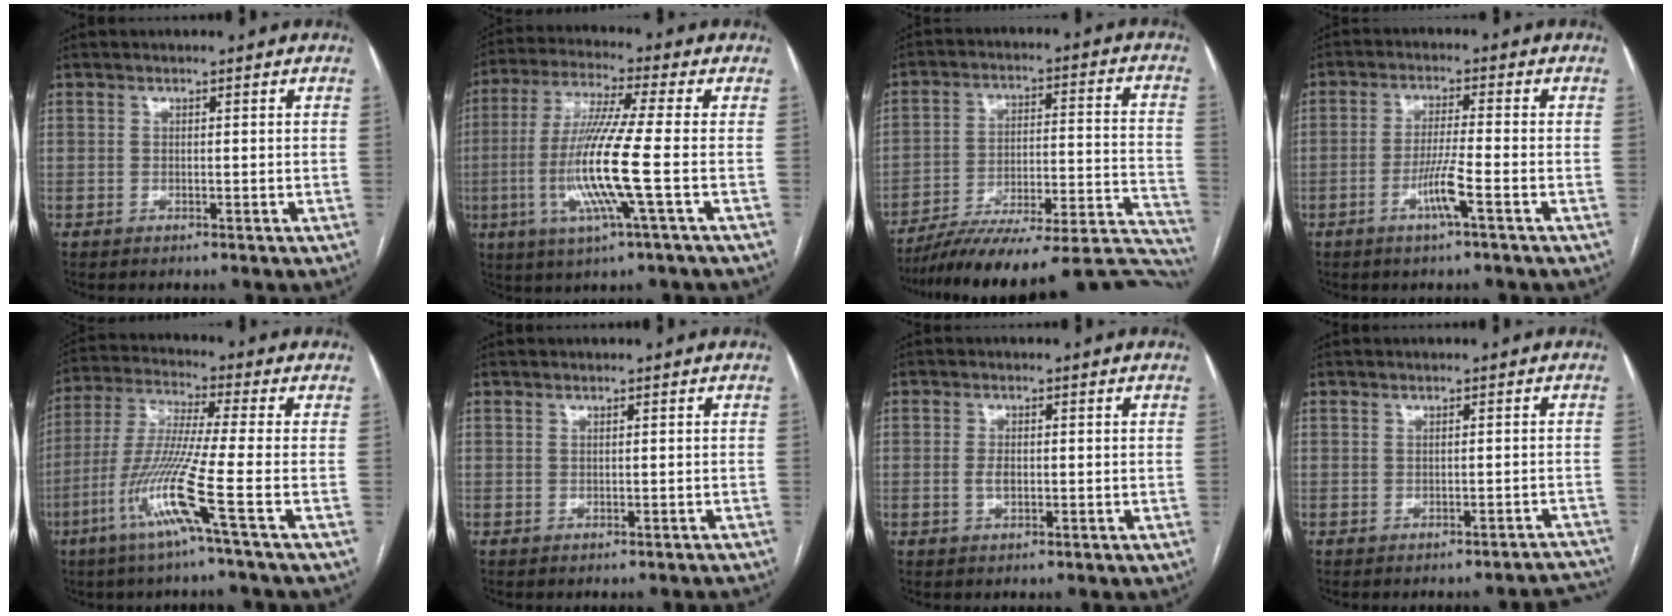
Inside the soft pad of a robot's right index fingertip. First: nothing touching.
{"total": 12.8, "force": [-2.8, -1.0, 12.4], "torque": [-0.256, -0.015, -0.062]}
{"total": 29.0, "force": [-26.4, 3.6, 11.5], "torque": [-0.075, 0.018, -0.363]}
{"total": 5.3, "force": [-2.5, -0.5, 4.7], "torque": [-0.091, -0.007, -0.049]}
{"total": 12.2, "force": [-5.3, -2.0, 10.8], "torque": [-0.221, -0.020, -0.110]}
{"total": 0.5, "force": [-0.4, 0.2, 0.3], "torque": [-0.002, 0.003, -0.004]}
{"total": 2.1, "force": [-0.3, 1.0, 1.8], "torque": [-0.038, 0.001, -0.004]}
{"total": 3.8, "force": [-3.7, 0.7, 0.6], "torque": [0.016, 0.007, -0.039]}